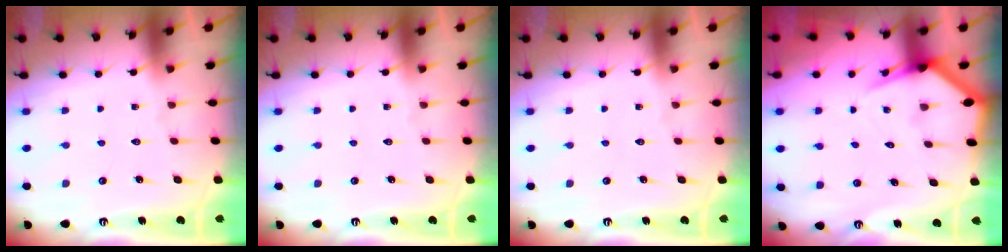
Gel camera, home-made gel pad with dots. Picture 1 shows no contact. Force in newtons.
{"total": 0.0}
{"total": 0.0}
{"total": 4.0, "press": 4.0, "slide": 0.5}